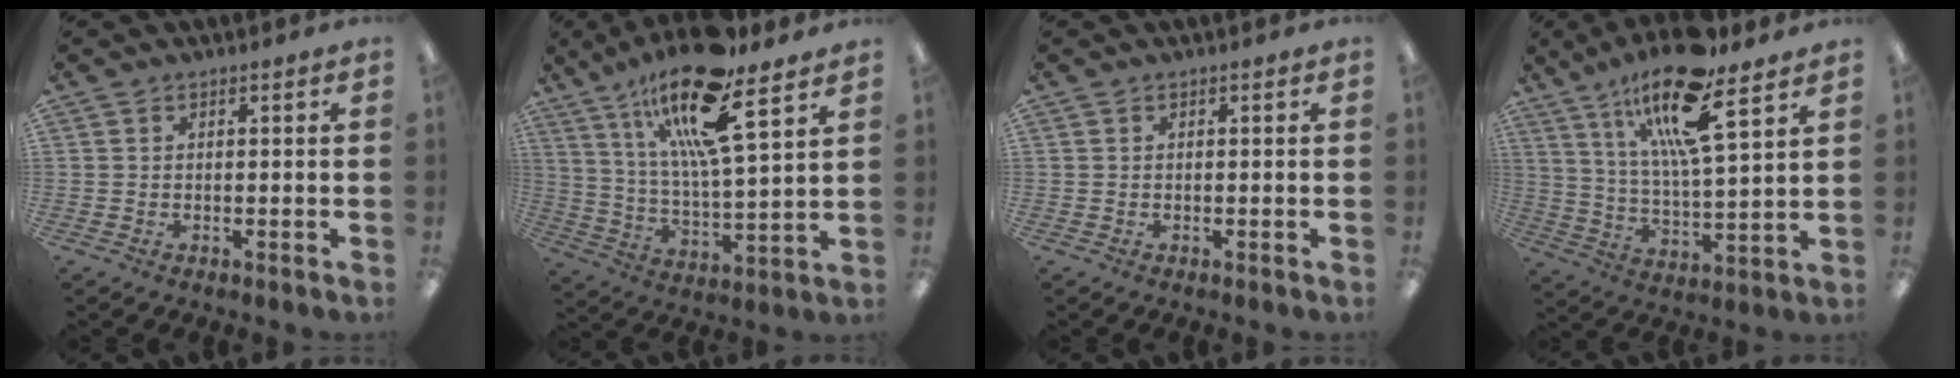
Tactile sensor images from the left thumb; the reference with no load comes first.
{"total": 19.5, "force": [12.8, 3.9, 14.3], "torque": [-0.266, -0.058, 0.207]}
{"total": 0.0}
{"total": 18.7, "force": [12.1, 4.2, 13.6], "torque": [-0.253, -0.052, 0.196]}